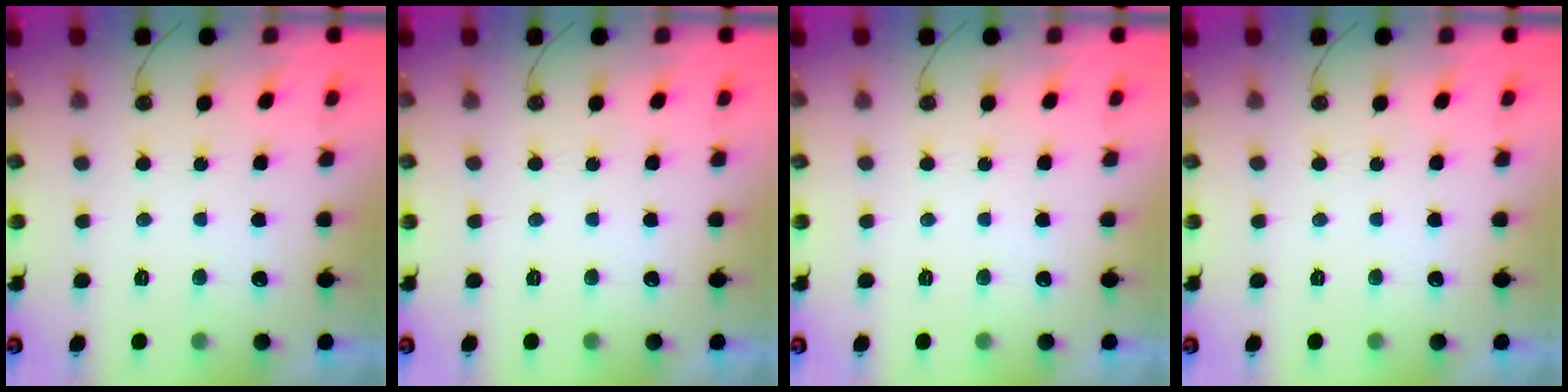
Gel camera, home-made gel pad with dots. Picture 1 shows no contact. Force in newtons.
{"total": 0.0}
{"total": 0.0}
{"total": 0.0}